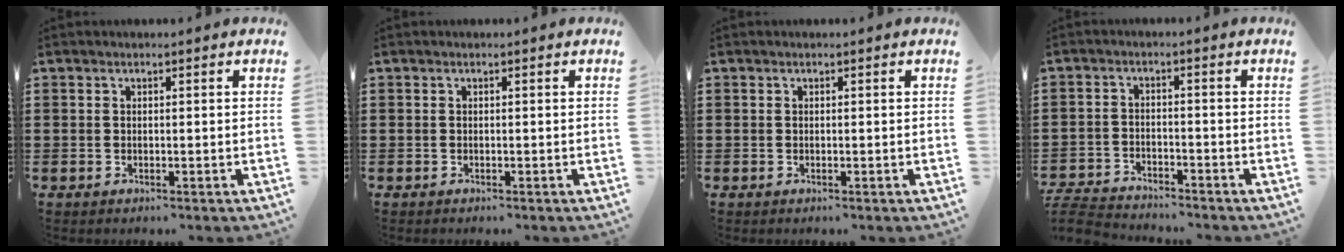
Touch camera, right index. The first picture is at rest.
{"total": 0.0}
{"total": 0.0}
{"total": 4.3, "force": [-4.3, 0.5, 0.3], "torque": [-0.020, -0.002, -0.093]}